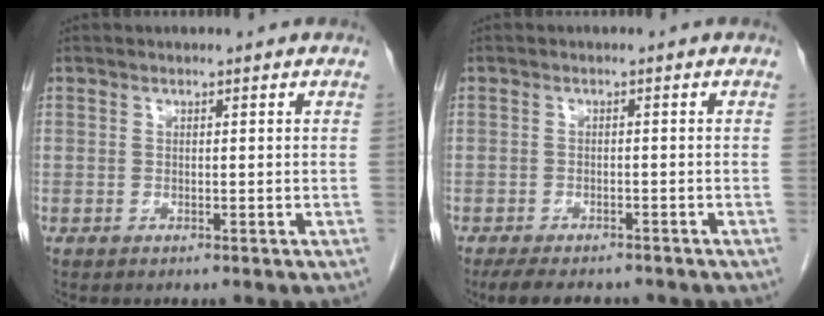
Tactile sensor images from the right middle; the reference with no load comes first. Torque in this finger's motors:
{"motor_torque": [0.69, -0.31, 0.14, 0.03]}